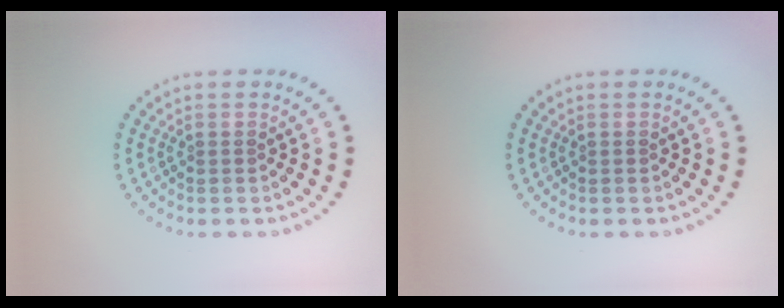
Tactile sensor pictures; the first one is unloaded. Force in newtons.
{"total": 0.0}